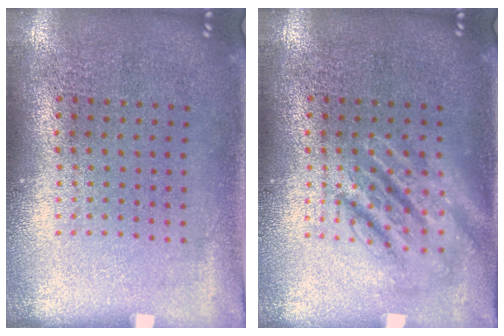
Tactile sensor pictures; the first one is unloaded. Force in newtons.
{"total": 2.6, "press": 2.6, "slide": 0.3}